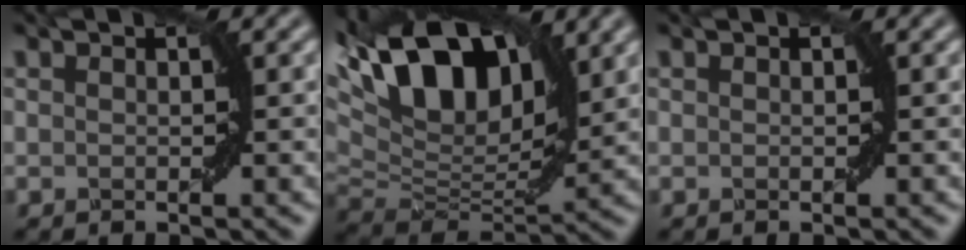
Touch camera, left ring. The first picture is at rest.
{"total": 13.9, "force": [7.6, 6.8, 9.5], "torque": [-0.190, 0.041, 0.127]}
{"total": 0.0}